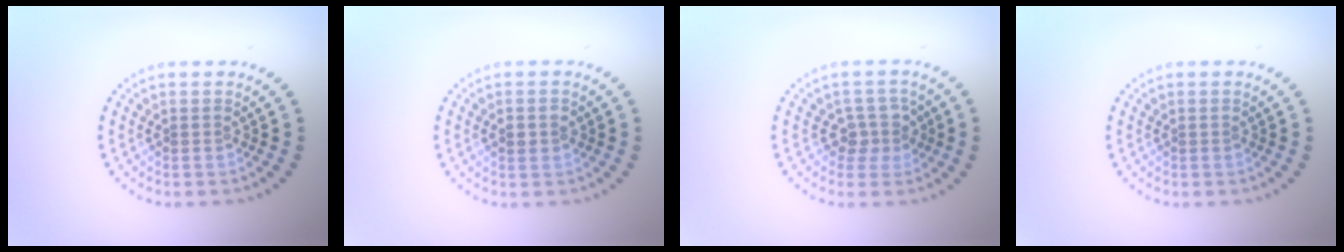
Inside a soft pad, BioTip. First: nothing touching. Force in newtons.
{"total": 1.6, "press": 1.6, "slide": 0.2}
{"total": 2.2, "press": 1.9, "slide": 1.2}
{"total": 0.0}